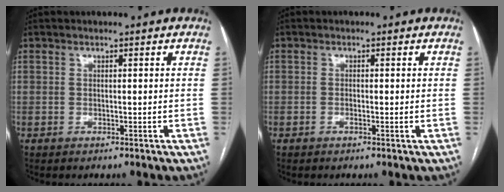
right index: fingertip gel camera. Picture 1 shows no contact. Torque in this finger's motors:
{"motor_torque": [0.23, 0.29, -0.05, 0.00]}